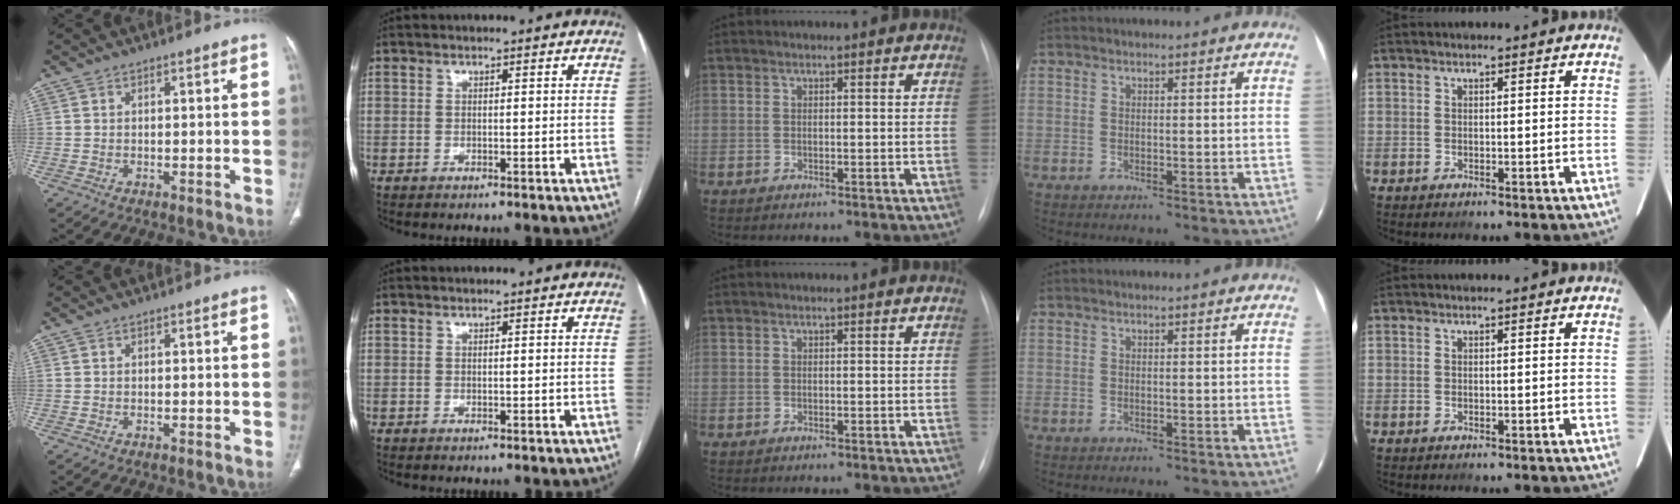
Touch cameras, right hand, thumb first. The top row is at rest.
{}